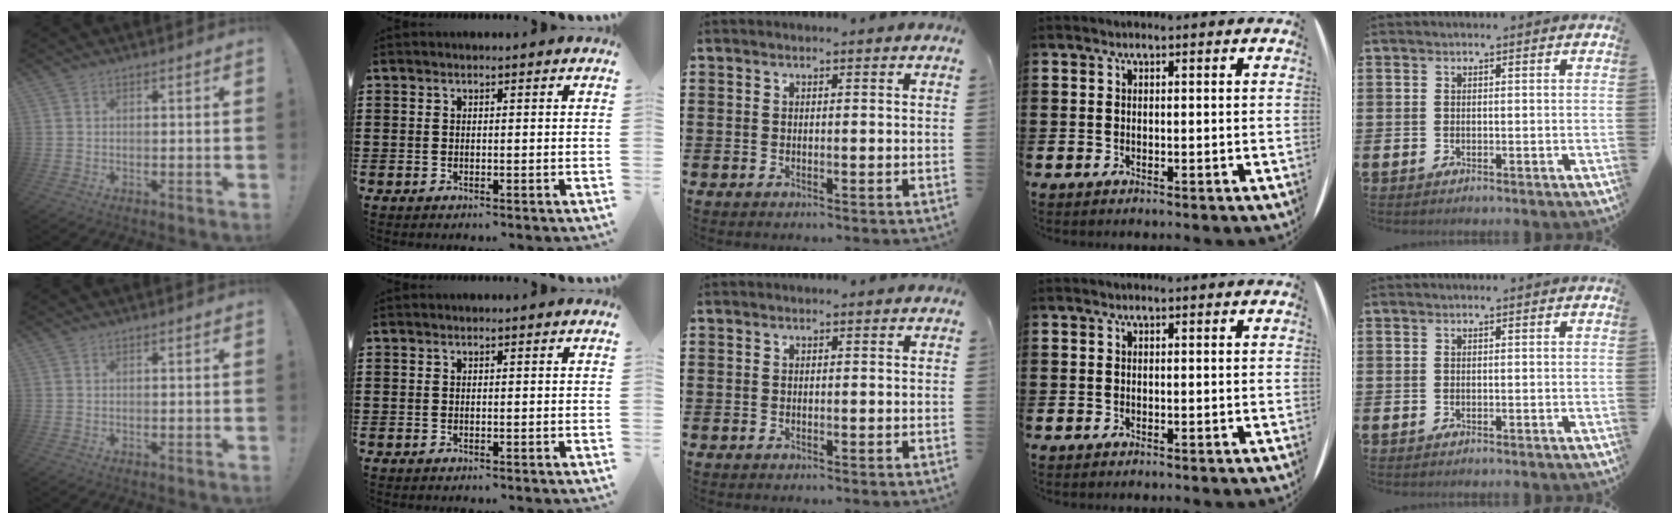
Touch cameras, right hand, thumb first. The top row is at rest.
{}